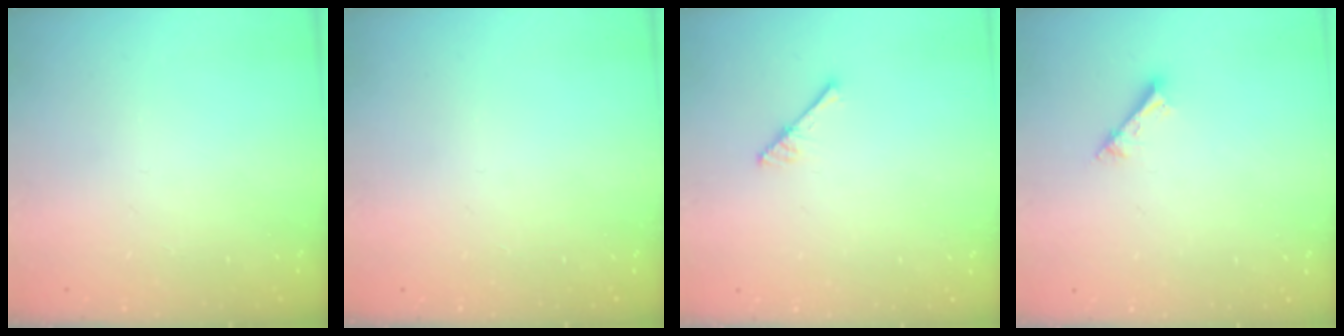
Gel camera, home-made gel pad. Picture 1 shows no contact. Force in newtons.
{"total": 0.0}
{"total": 3.0, "press": 3.0, "slide": 0.3}
{"total": 2.5, "press": 2.5, "slide": 0.1}